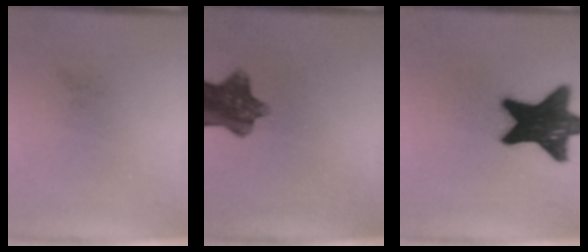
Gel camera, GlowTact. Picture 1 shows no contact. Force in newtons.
{"total": 8.9}
{"total": 17.4}